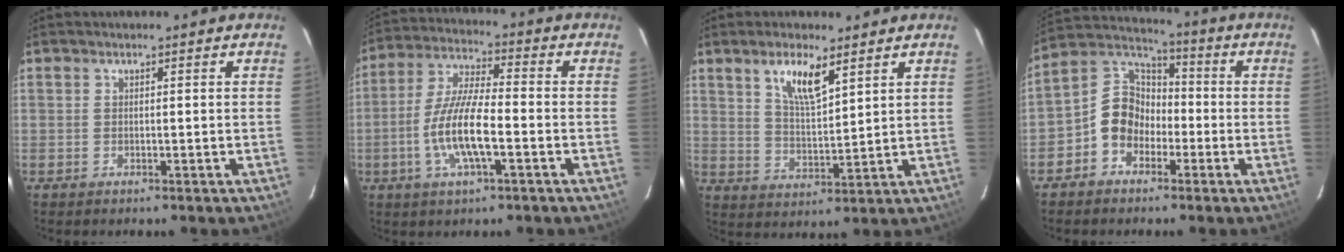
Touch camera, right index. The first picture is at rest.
{"total": 11.5, "force": [-3.5, 2.7, 10.6], "torque": [-0.219, 0.000, -0.068]}
{"total": 7.5, "force": [4.7, 2.3, 5.5], "torque": [-0.098, 0.000, 0.092]}
{"total": 9.2, "force": [-3.8, 7.3, 4.2], "torque": [-0.085, 0.032, -0.074]}